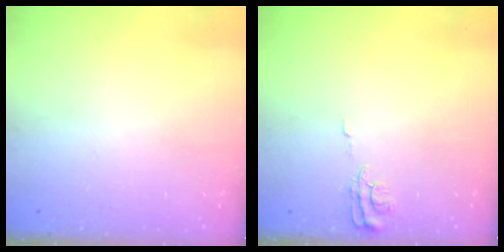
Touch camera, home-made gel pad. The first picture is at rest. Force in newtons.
{"total": 6.2, "press": 6.2, "slide": 0.4}